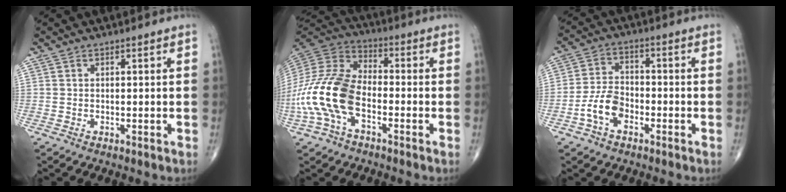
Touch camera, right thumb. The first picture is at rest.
{"total": 17.6, "force": [-5.1, 10.0, 13.6], "torque": [-0.291, 0.038, -0.101]}
{"total": 7.2, "force": [-3.1, 4.4, 4.7], "torque": [-0.084, 0.027, -0.065]}